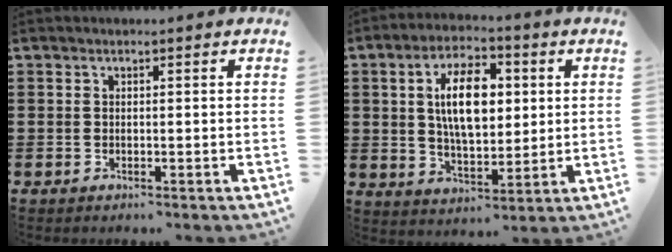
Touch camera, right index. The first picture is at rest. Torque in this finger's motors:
{"motor_torque": [1.16, 0.98, 0.36, 0.16]}